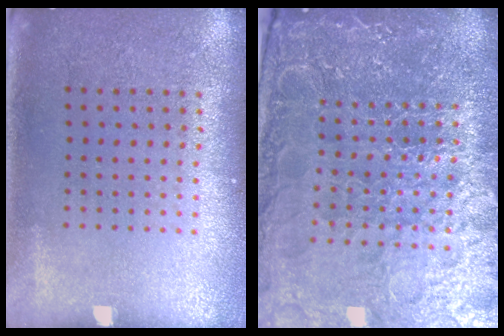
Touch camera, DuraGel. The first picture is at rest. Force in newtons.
{"total": 5.7, "press": 5.2, "slide": 2.3}